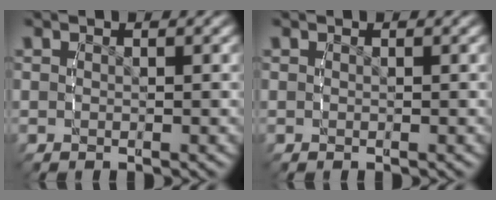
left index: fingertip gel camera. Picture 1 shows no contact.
{"total": 0.0}